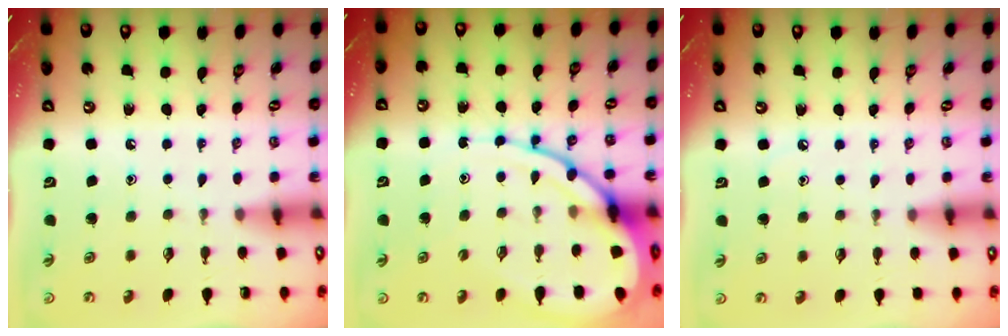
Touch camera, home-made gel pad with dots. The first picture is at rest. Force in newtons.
{"total": 13.9, "press": 13.8, "slide": 1.3}
{"total": 4.4, "press": 4.3, "slide": 0.7}